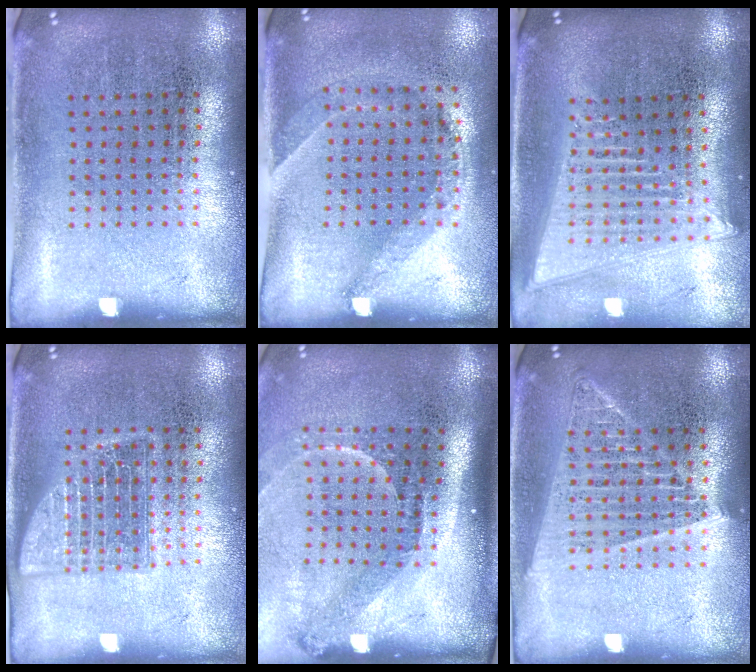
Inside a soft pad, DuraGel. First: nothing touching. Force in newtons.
{"total": 1.4, "press": 1.0, "slide": 1.0}
{"total": 2.1, "press": 1.8, "slide": 1.1}
{"total": 2.2, "press": 2.2, "slide": 0.3}
{"total": 2.2, "press": 1.5, "slide": 1.6}
{"total": 1.5, "press": 1.4, "slide": 0.6}